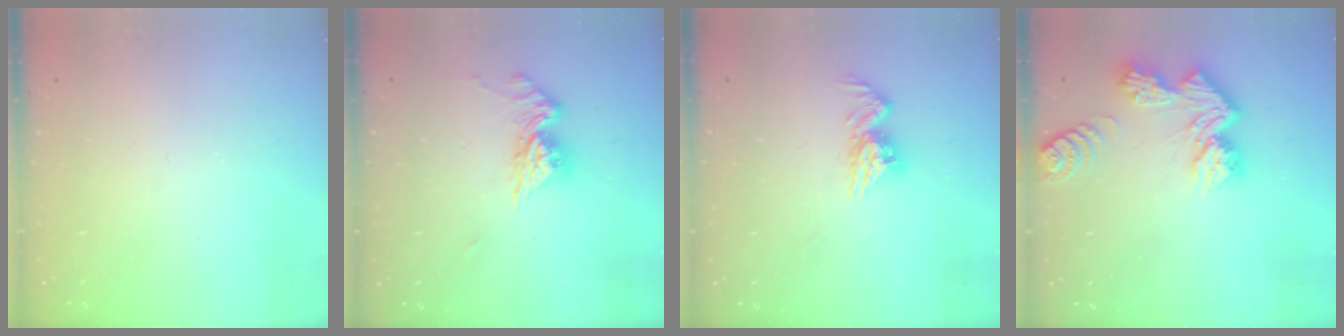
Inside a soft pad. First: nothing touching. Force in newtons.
{"total": 10.3, "press": 10.3, "slide": 1.0}
{"total": 9.8, "press": 9.8, "slide": 0.8}
{"total": 12.2, "press": 12.1, "slide": 1.0}